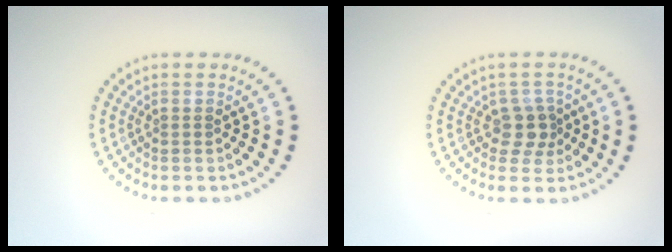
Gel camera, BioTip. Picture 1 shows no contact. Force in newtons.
{"total": 2.2, "press": 1.8, "slide": 1.3}